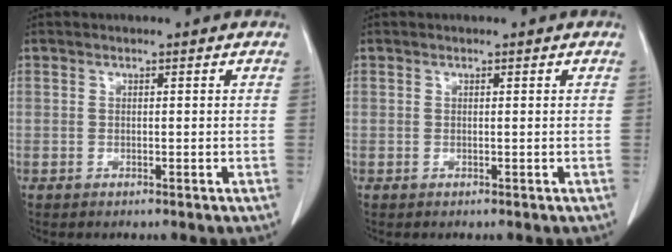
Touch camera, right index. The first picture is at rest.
{"total": 0.0}